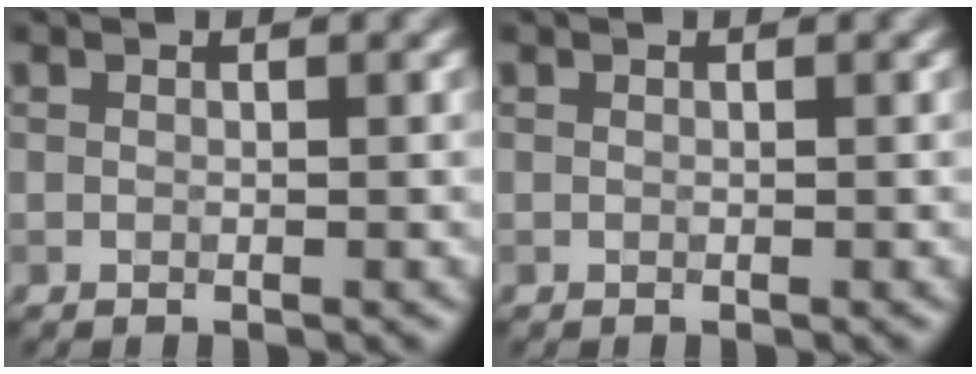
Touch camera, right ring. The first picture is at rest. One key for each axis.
{"total": 0.0}